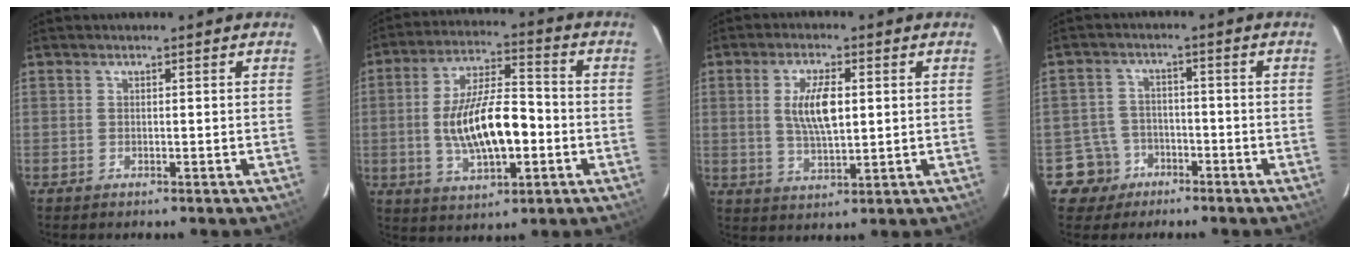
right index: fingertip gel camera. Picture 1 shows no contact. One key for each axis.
{"total": 14.8, "fx": -2.6, "fy": 5.8, "fz": 13.4, "tx": -0.254, "ty": 0.004, "tz": -0.038}
{"total": 7.9, "fx": 1.3, "fy": 3.1, "fz": 7.2, "tx": -0.134, "ty": 0.002, "tz": 0.028}
{"total": 6.0, "fx": -3.2, "fy": 5.0, "fz": -0.1, "tx": -0.017, "ty": 0.020, "tz": -0.053}